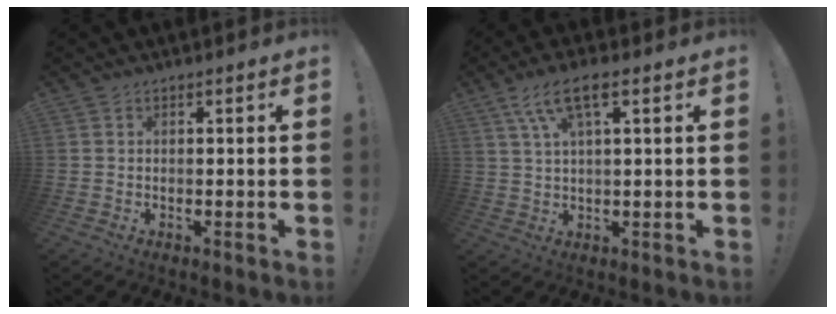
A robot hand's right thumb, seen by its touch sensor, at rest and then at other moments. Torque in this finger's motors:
{"motor_torque": [0.96, 1.03, 0.35, 0.16, 0.10]}